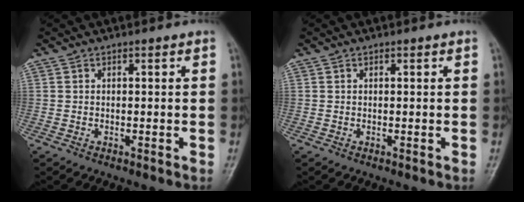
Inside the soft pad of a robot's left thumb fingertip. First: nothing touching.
{"total": 0.0}